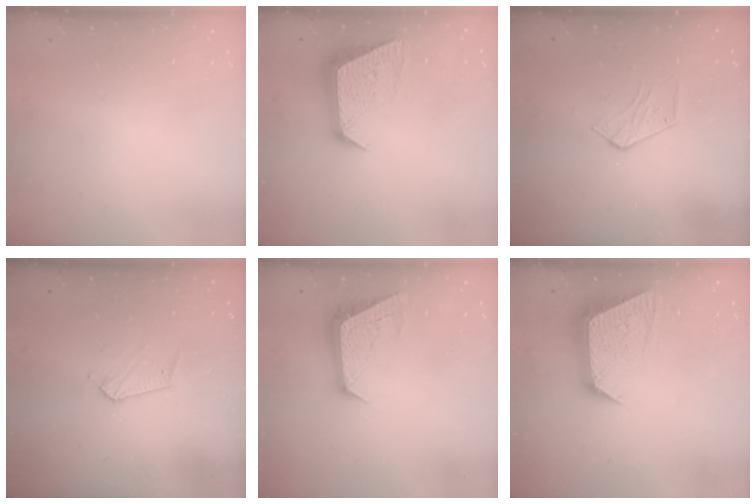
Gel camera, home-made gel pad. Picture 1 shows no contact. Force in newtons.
{"total": 11.3, "press": 11.3, "slide": 1.0}
{"total": 4.0, "press": 4.0, "slide": 0.3}
{"total": 6.2, "press": 6.2, "slide": 0.6}
{"total": 9.8, "press": 9.8, "slide": 0.7}
{"total": 12.1, "press": 12.1, "slide": 1.0}